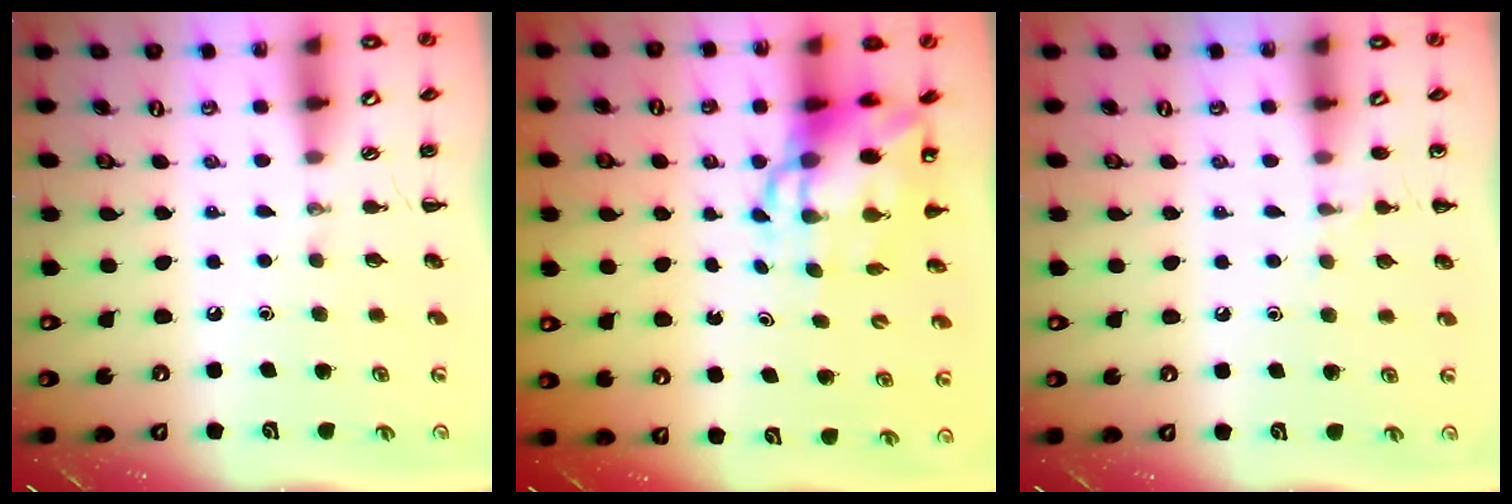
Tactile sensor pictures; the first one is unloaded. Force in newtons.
{"total": 8.6, "press": 8.3, "slide": 2.3}
{"total": 5.7, "press": 5.5, "slide": 1.6}